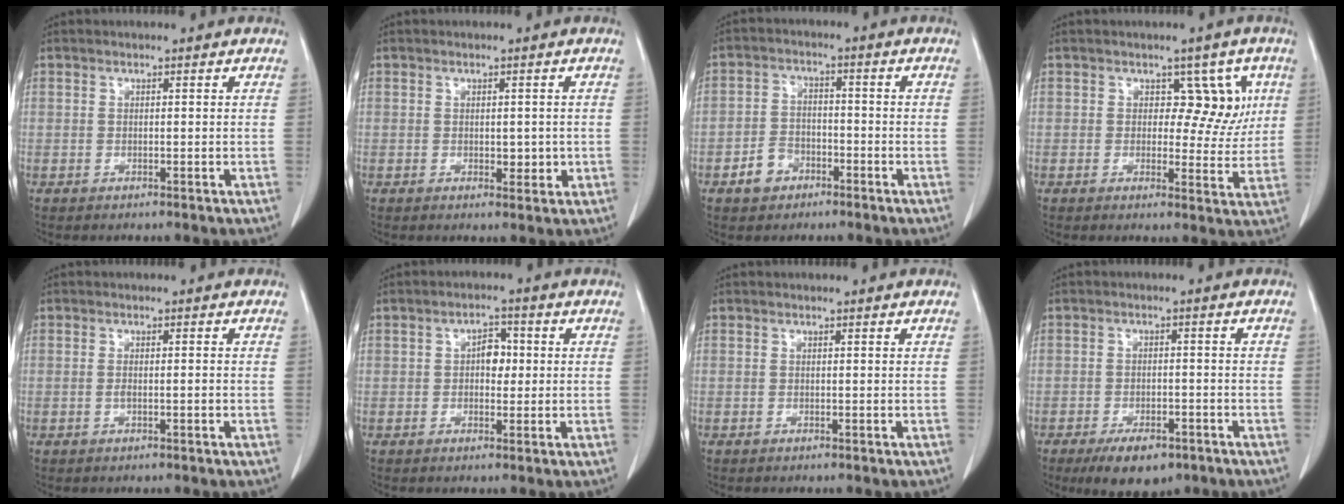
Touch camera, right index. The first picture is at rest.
{"total": 2.2, "force": [-0.1, 1.3, 1.8], "torque": [-0.022, -0.003, 0.004]}
{"total": 4.9, "force": [-2.7, 3.6, 1.8], "torque": [-0.035, 0.014, -0.045]}
{"total": 6.1, "force": [1.8, 3.9, 4.3], "torque": [-0.030, 0.011, 0.022]}
{"total": 1.4, "force": [-0.3, 0.4, 1.4], "torque": [-0.029, 0.001, -0.002]}
{"total": 3.5, "force": [0.3, 2.1, 2.8], "torque": [-0.040, 0.011, 0.003]}
{"total": 0.0}
{"total": 7.2, "force": [-4.8, 3.1, 4.3], "torque": [-0.066, -0.003, -0.074]}